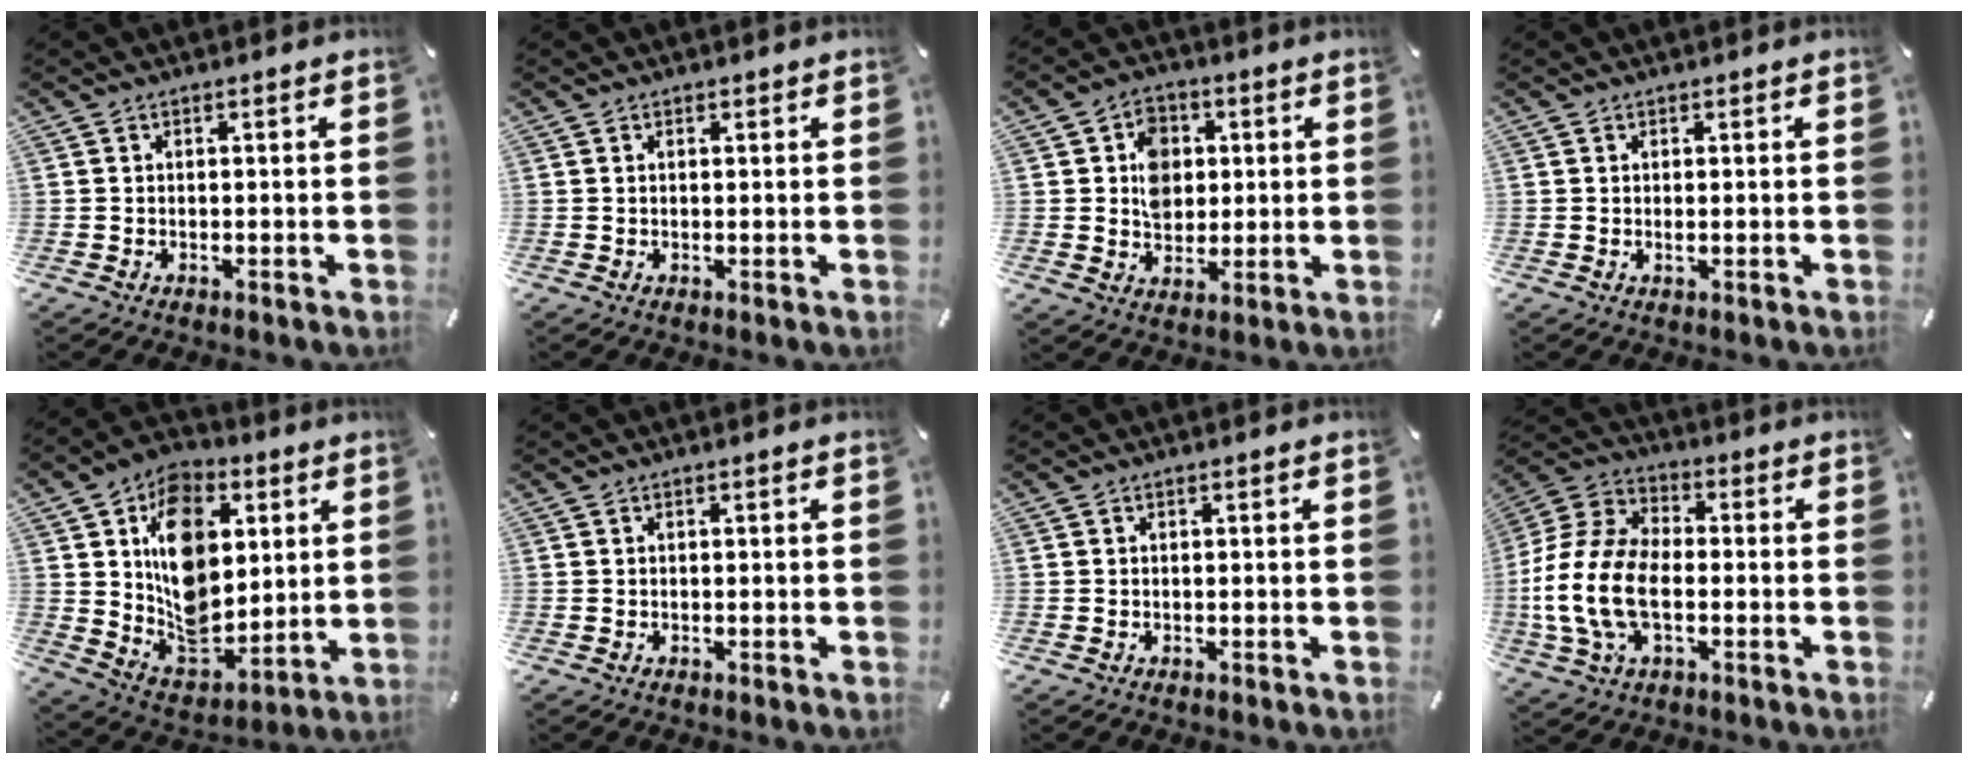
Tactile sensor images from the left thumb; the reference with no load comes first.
{"total": 0.6, "force": [0.3, 0.4, 0.2], "torque": [-0.004, 0.002, 0.006]}
{"total": 8.1, "force": [1.1, 6.9, 4.1], "torque": [-0.061, 0.008, 0.017]}
{"total": 0.8, "force": [0.2, 0.2, 0.7], "torque": [-0.015, 0.000, 0.003]}
{"total": 16.1, "force": [3.5, 12.8, 9.1], "torque": [-0.140, -0.030, 0.069]}
{"total": 0.0}
{"total": 0.0}
{"total": 15.8, "force": [-3.9, 10.1, 11.5], "torque": [-0.255, 0.012, -0.071]}